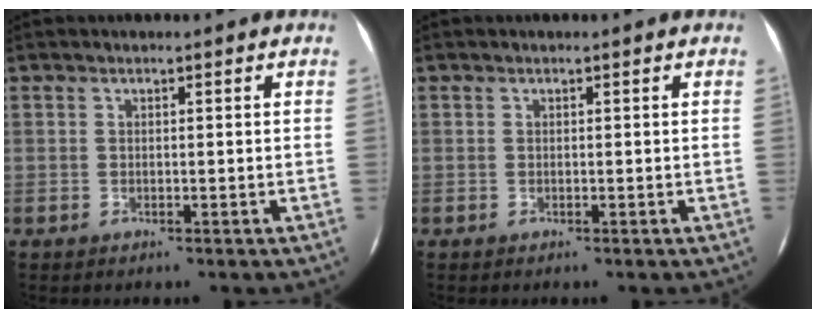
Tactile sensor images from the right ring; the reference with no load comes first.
{"total": 0.0}